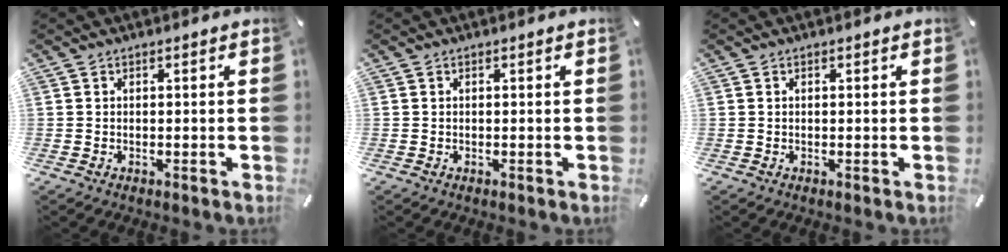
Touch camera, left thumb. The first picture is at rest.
{"total": 0.0}
{"total": 0.0}